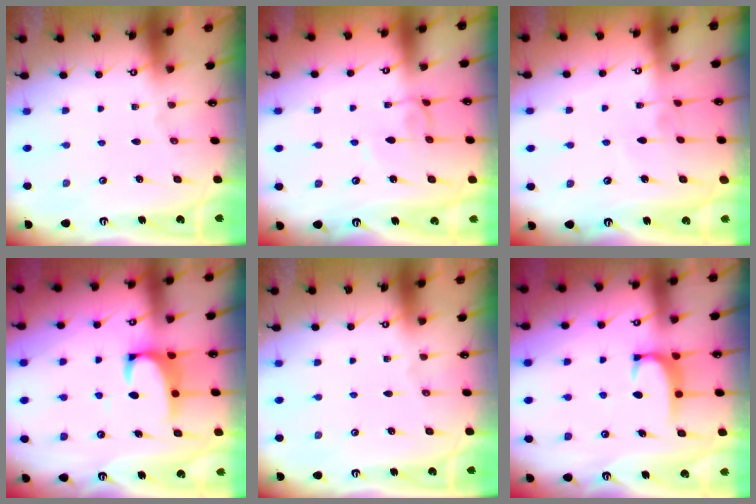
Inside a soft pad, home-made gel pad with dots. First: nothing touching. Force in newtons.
{"total": 3.1, "press": 3.1, "slide": 0.1}
{"total": 3.9, "press": 3.9, "slide": 0.1}
{"total": 2.3, "press": 2.1, "slide": 0.9}
{"total": 0.0}
{"total": 1.7, "press": 1.6, "slide": 0.5}